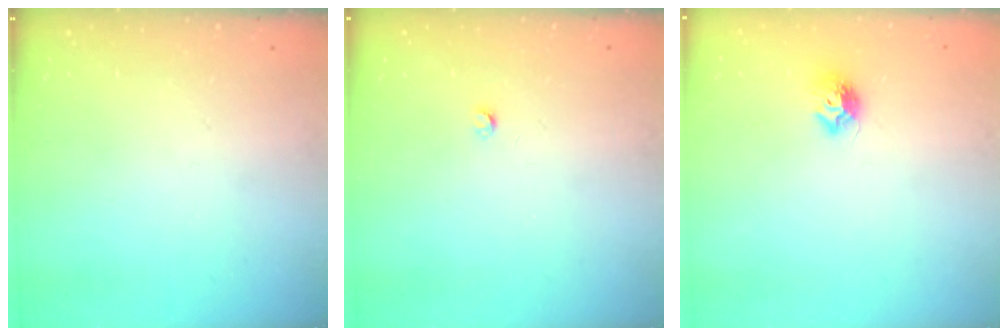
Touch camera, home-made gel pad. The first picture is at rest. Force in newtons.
{"total": 2.5, "press": 2.5, "slide": 0.4}
{"total": 7.5, "press": 7.5, "slide": 0.7}